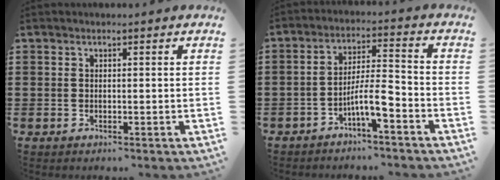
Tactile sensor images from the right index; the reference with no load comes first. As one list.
[{"total": 6.8, "force": [-3.9, 1.3, 5.4], "torque": [-0.107, 0.002, -0.075]}]